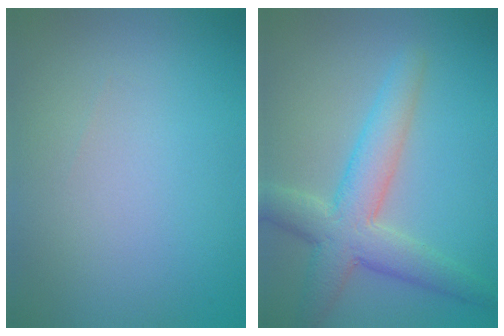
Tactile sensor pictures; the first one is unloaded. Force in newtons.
{"total": 5.9, "press": 5.9, "slide": 0.3}